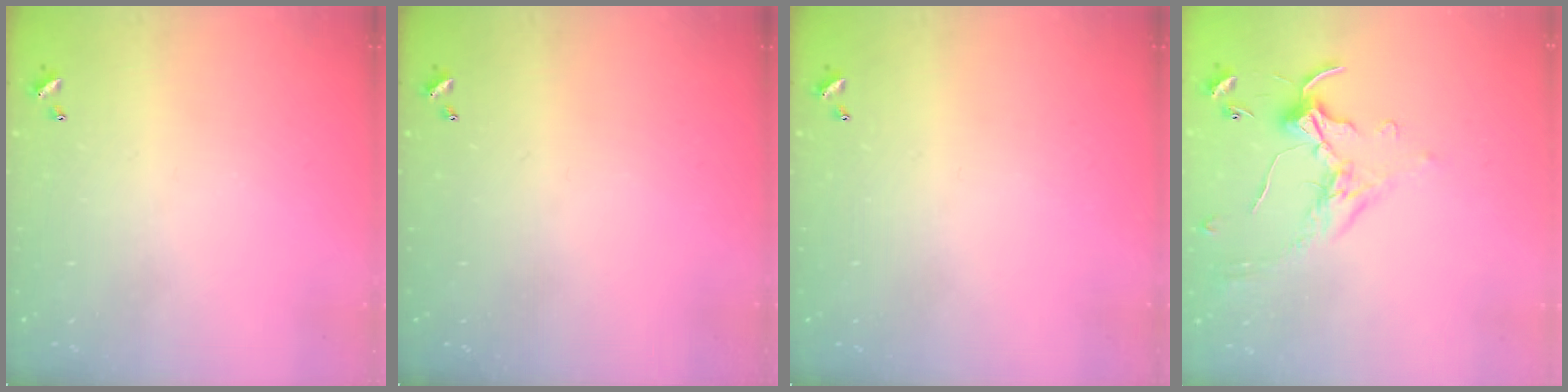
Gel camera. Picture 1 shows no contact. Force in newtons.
{"total": 0.0}
{"total": 0.0}
{"total": 0.0}